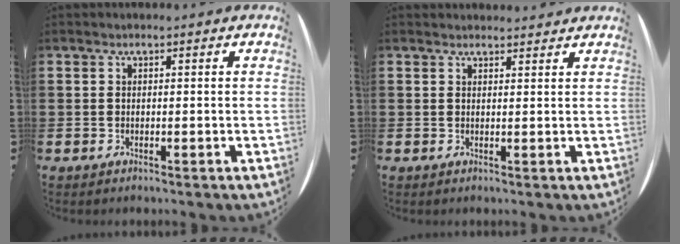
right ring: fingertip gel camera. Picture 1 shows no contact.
{"total": 1.1, "force": [1.1, 0.1, -0.1], "torque": [0.001, 0.002, 0.022]}